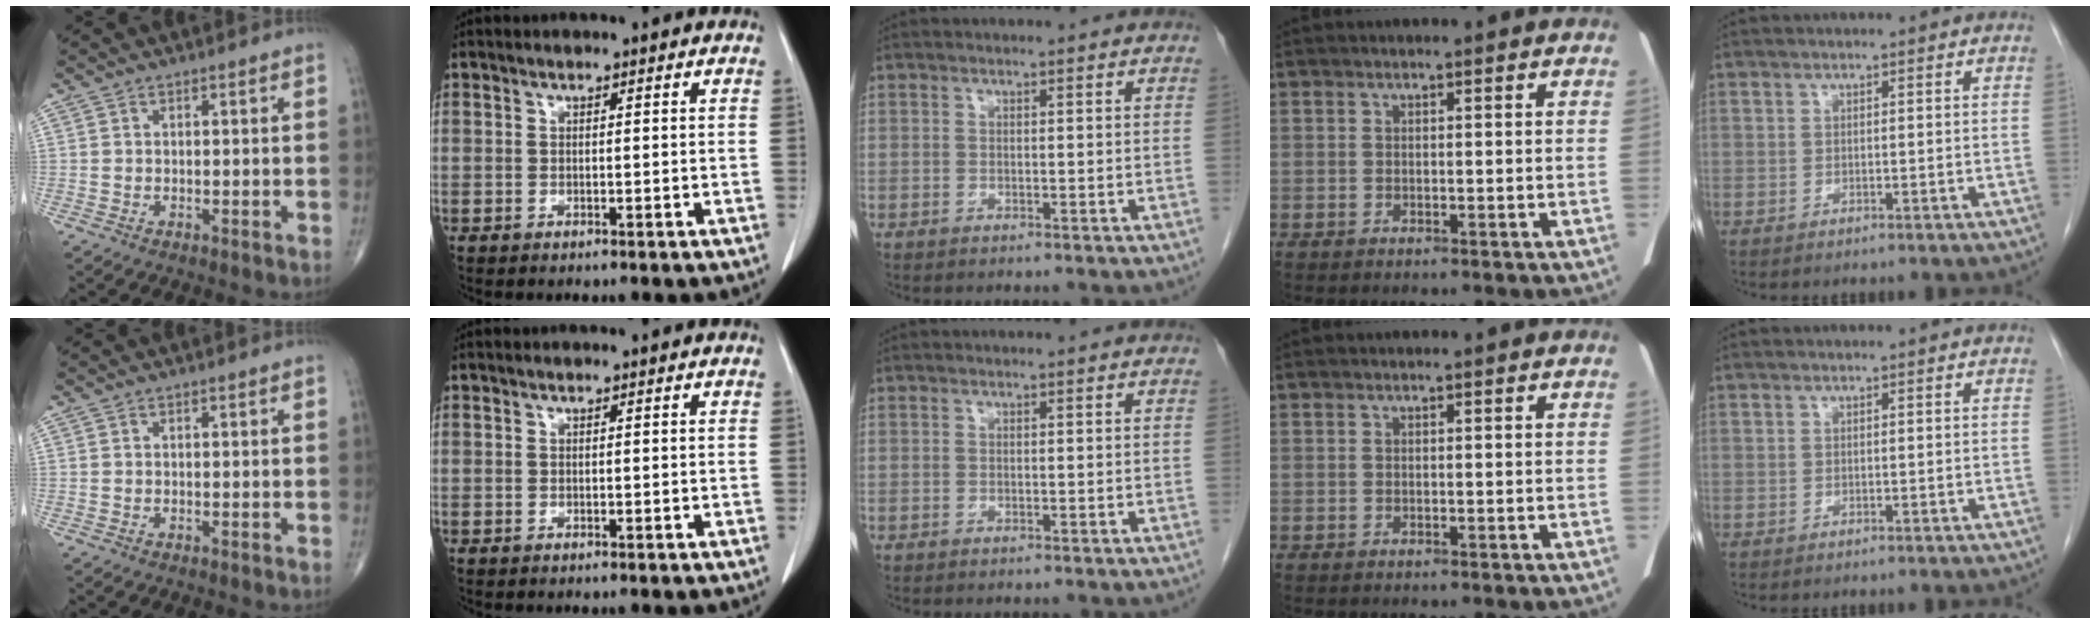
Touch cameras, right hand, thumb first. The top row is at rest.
{}